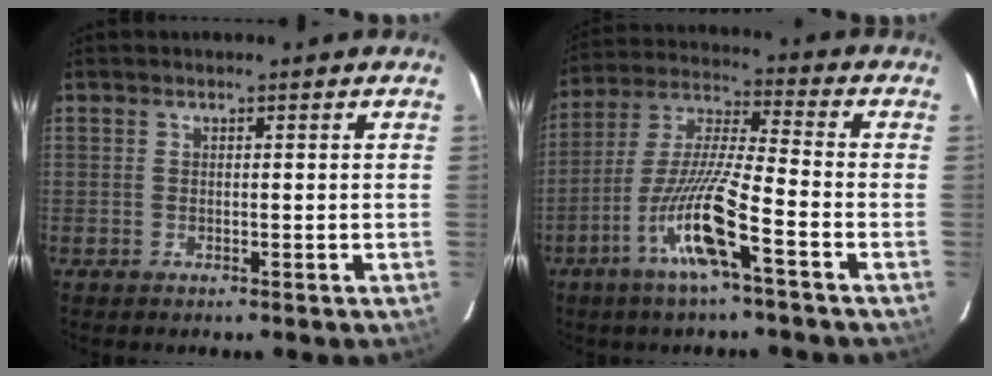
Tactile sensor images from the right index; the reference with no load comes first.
{"total": 13.0, "force": [-5.9, 0.2, 11.6], "torque": [-0.236, -0.006, -0.117]}